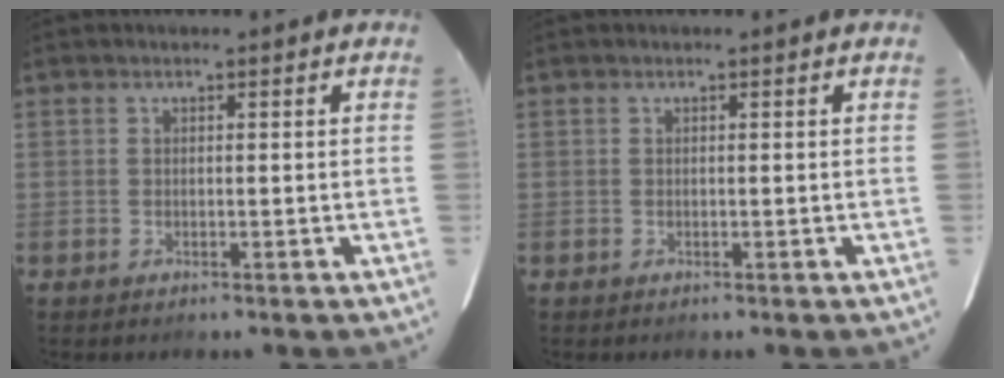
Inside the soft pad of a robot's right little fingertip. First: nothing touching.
{"total": 0.0}